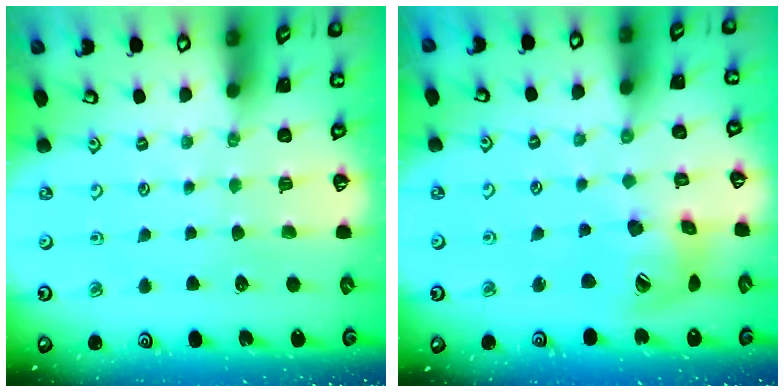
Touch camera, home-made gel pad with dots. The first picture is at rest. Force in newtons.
{"total": 15.9, "press": 15.8, "slide": 2.3}